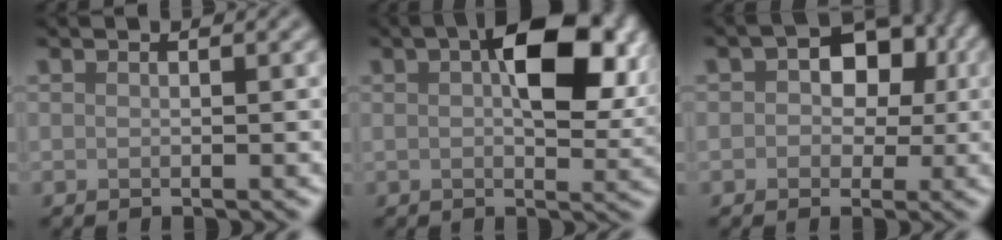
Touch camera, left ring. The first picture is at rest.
{"total": 10.2, "force": [2.8, 4.7, 8.6], "torque": [-0.127, 0.014, 0.038]}
{"total": 6.3, "force": [1.0, 4.7, 4.2], "torque": [-0.030, 0.012, -0.007]}